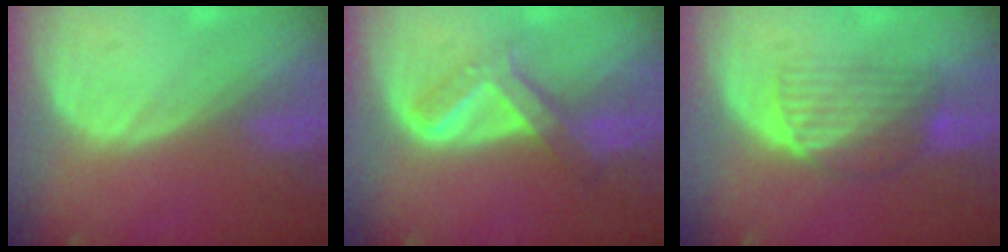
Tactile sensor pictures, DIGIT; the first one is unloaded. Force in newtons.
{"total": 6.8, "press": 5.7, "slide": 3.7}
{"total": 6.5, "press": 5.9, "slide": 2.6}